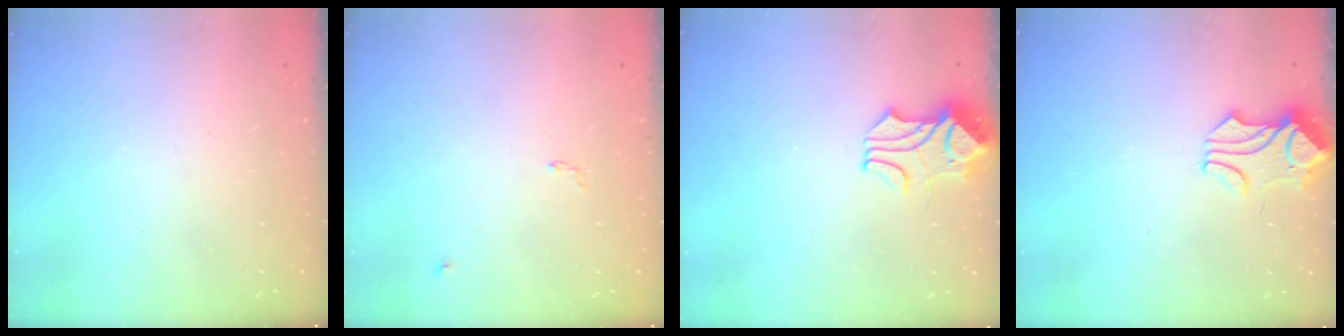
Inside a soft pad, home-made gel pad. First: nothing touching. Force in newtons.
{"total": 2.5, "press": 2.5, "slide": 0.3}
{"total": 2.0, "press": 1.7, "slide": 1.0}
{"total": 1.4, "press": 0.6, "slide": 1.2}